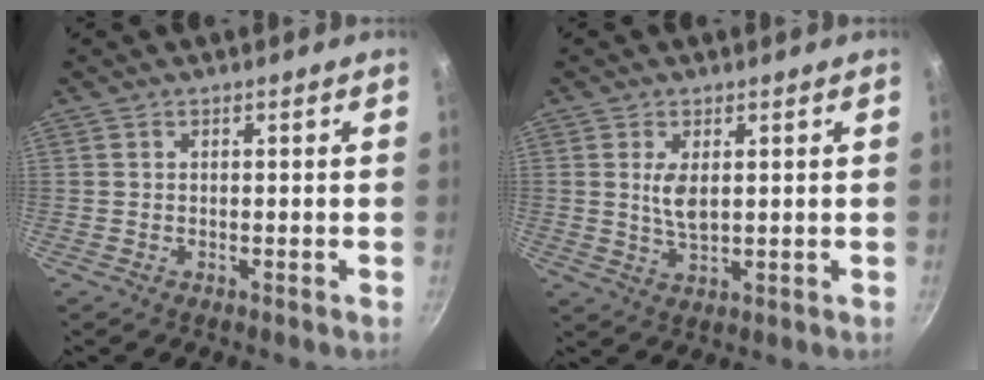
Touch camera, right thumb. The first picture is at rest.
{"total": 4.5, "force": [1.1, 2.1, 3.8], "torque": [-0.070, -0.014, 0.024]}